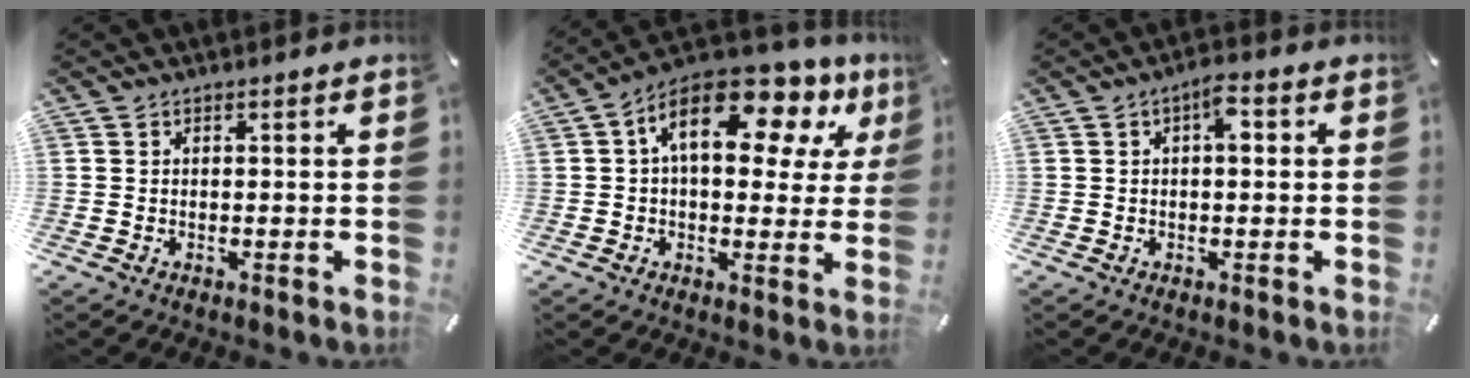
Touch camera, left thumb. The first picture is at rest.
{"total": 17.2, "force": [7.3, 8.9, 12.8], "torque": [-0.195, -0.033, 0.121]}
{"total": 4.0, "force": [0.6, 1.7, 3.6], "torque": [-0.051, 0.004, 0.001]}